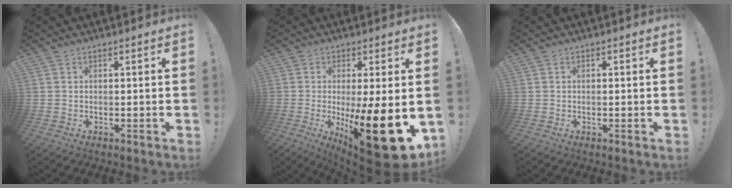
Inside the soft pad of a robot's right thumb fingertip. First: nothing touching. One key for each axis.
{"total": 20.8, "fx": -3.6, "fy": 4.6, "fz": 20.0, "tx": -0.287, "ty": -0.008, "tz": -0.043}
{"total": 0.0}